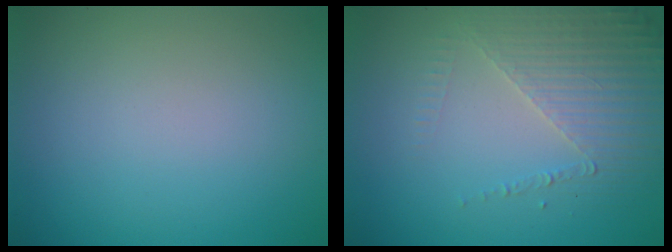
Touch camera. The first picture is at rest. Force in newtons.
{"total": 4.9, "press": 3.2, "slide": 3.7}